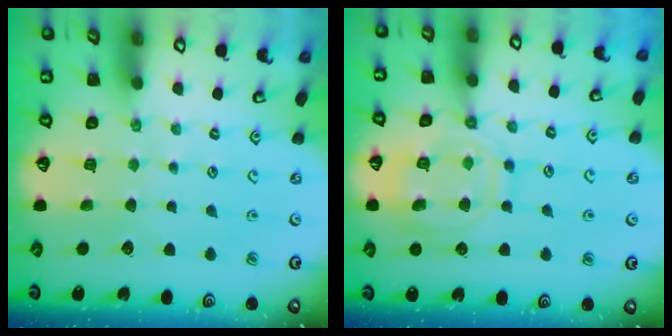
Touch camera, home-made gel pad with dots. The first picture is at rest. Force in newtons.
{"total": 11.5, "press": 11.5, "slide": 1.1}